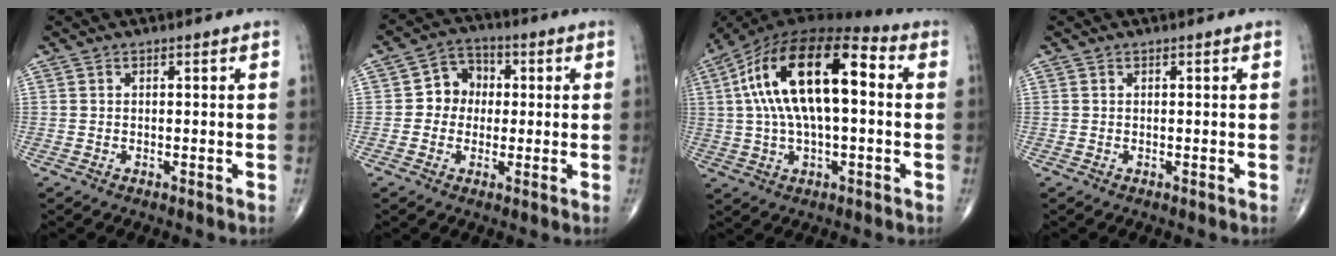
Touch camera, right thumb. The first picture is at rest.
{"total": 6.8, "force": [0.2, 6.0, 3.2], "torque": [-0.018, 0.018, -0.010]}
{"total": 20.7, "force": [2.8, 9.3, 18.3], "torque": [-0.333, 0.039, 0.037]}
{"total": 0.0}